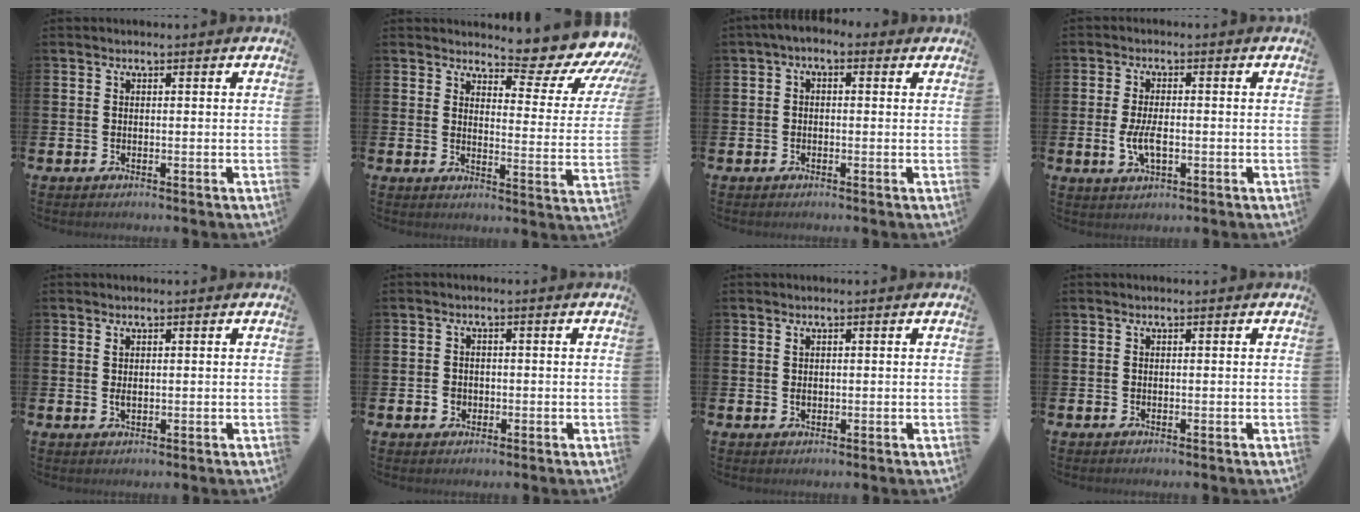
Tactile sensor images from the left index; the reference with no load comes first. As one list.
[{"total": 5.9, "force": [5.4, 1.4, 2.0], "torque": [-0.033, -0.062, 0.081]}, {"total": 1.9, "force": [0.5, 1.3, 1.3], "torque": [-0.022, 0.006, 0.005]}, {"total": 4.2, "force": [-0.6, 2.0, 3.7], "torque": [-0.066, -0.002, -0.014]}, {"total": 1.2, "force": [0.6, 0.5, 0.9], "torque": [-0.013, 0.000, 0.010]}, {"total": 1.6, "force": [-0.3, 1.4, 0.6], "torque": [-0.009, 0.003, -0.010]}, {"total": 0.9, "force": [0.6, 0.5, 0.5], "torque": [0.002, -0.004, 0.008]}, {"total": 0.0}]